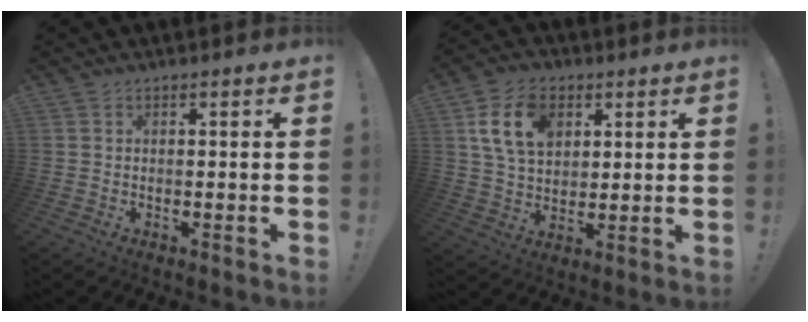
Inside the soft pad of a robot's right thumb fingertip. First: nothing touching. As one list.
[{"total": 13.7, "force": [5.5, 9.4, 8.3], "torque": [-0.153, 0.000, 0.107]}]